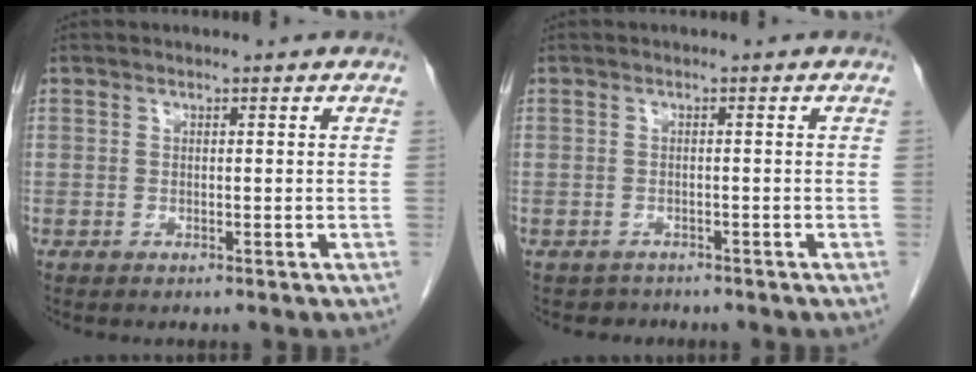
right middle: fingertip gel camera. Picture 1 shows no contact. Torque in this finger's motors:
{"motor_torque": [-0.23, -0.34, -0.06, -0.02]}